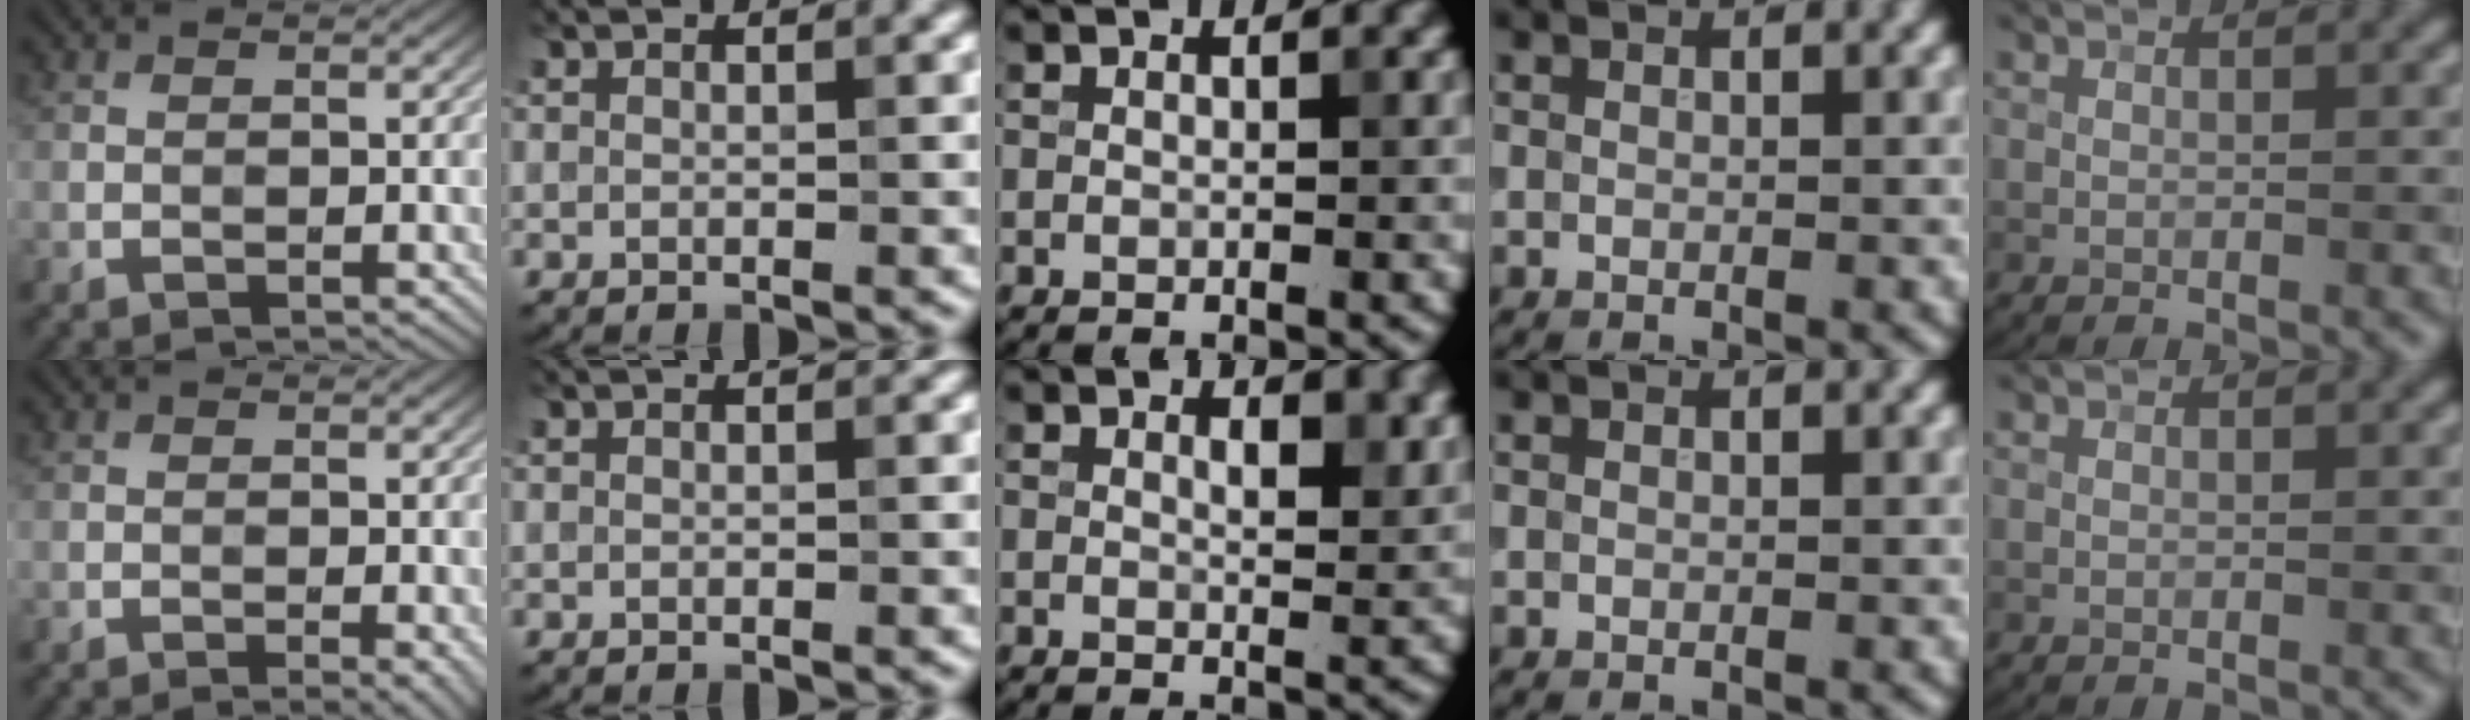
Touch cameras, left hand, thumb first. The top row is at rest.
{"thumb": {"total": 1.6, "force": [-0.6, 0.2, 1.5], "torque": [-0.022, -0.003, -0.010]}, "middle": {"total": 2.3, "force": [1.3, 0.8, 1.7], "torque": [-0.021, -0.005, 0.023]}}